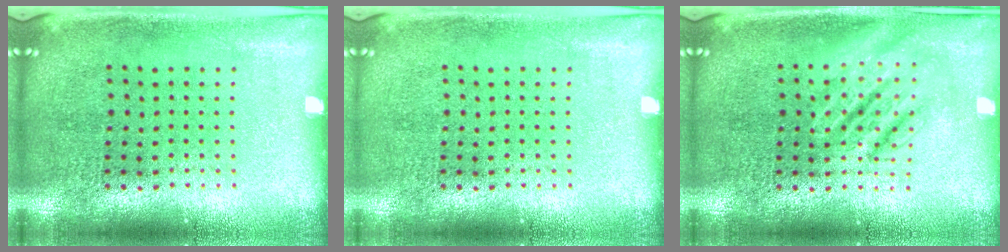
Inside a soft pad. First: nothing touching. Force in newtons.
{"total": 0.0}
{"total": 2.8, "press": 2.8, "slide": 0.3}